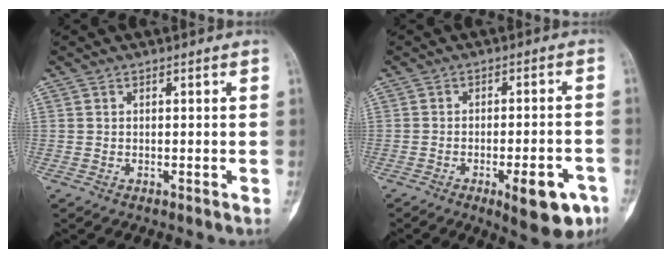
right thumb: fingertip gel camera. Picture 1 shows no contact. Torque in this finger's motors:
{"motor_torque": [1.69, 1.08, 0.59, -0.67, 0.25]}